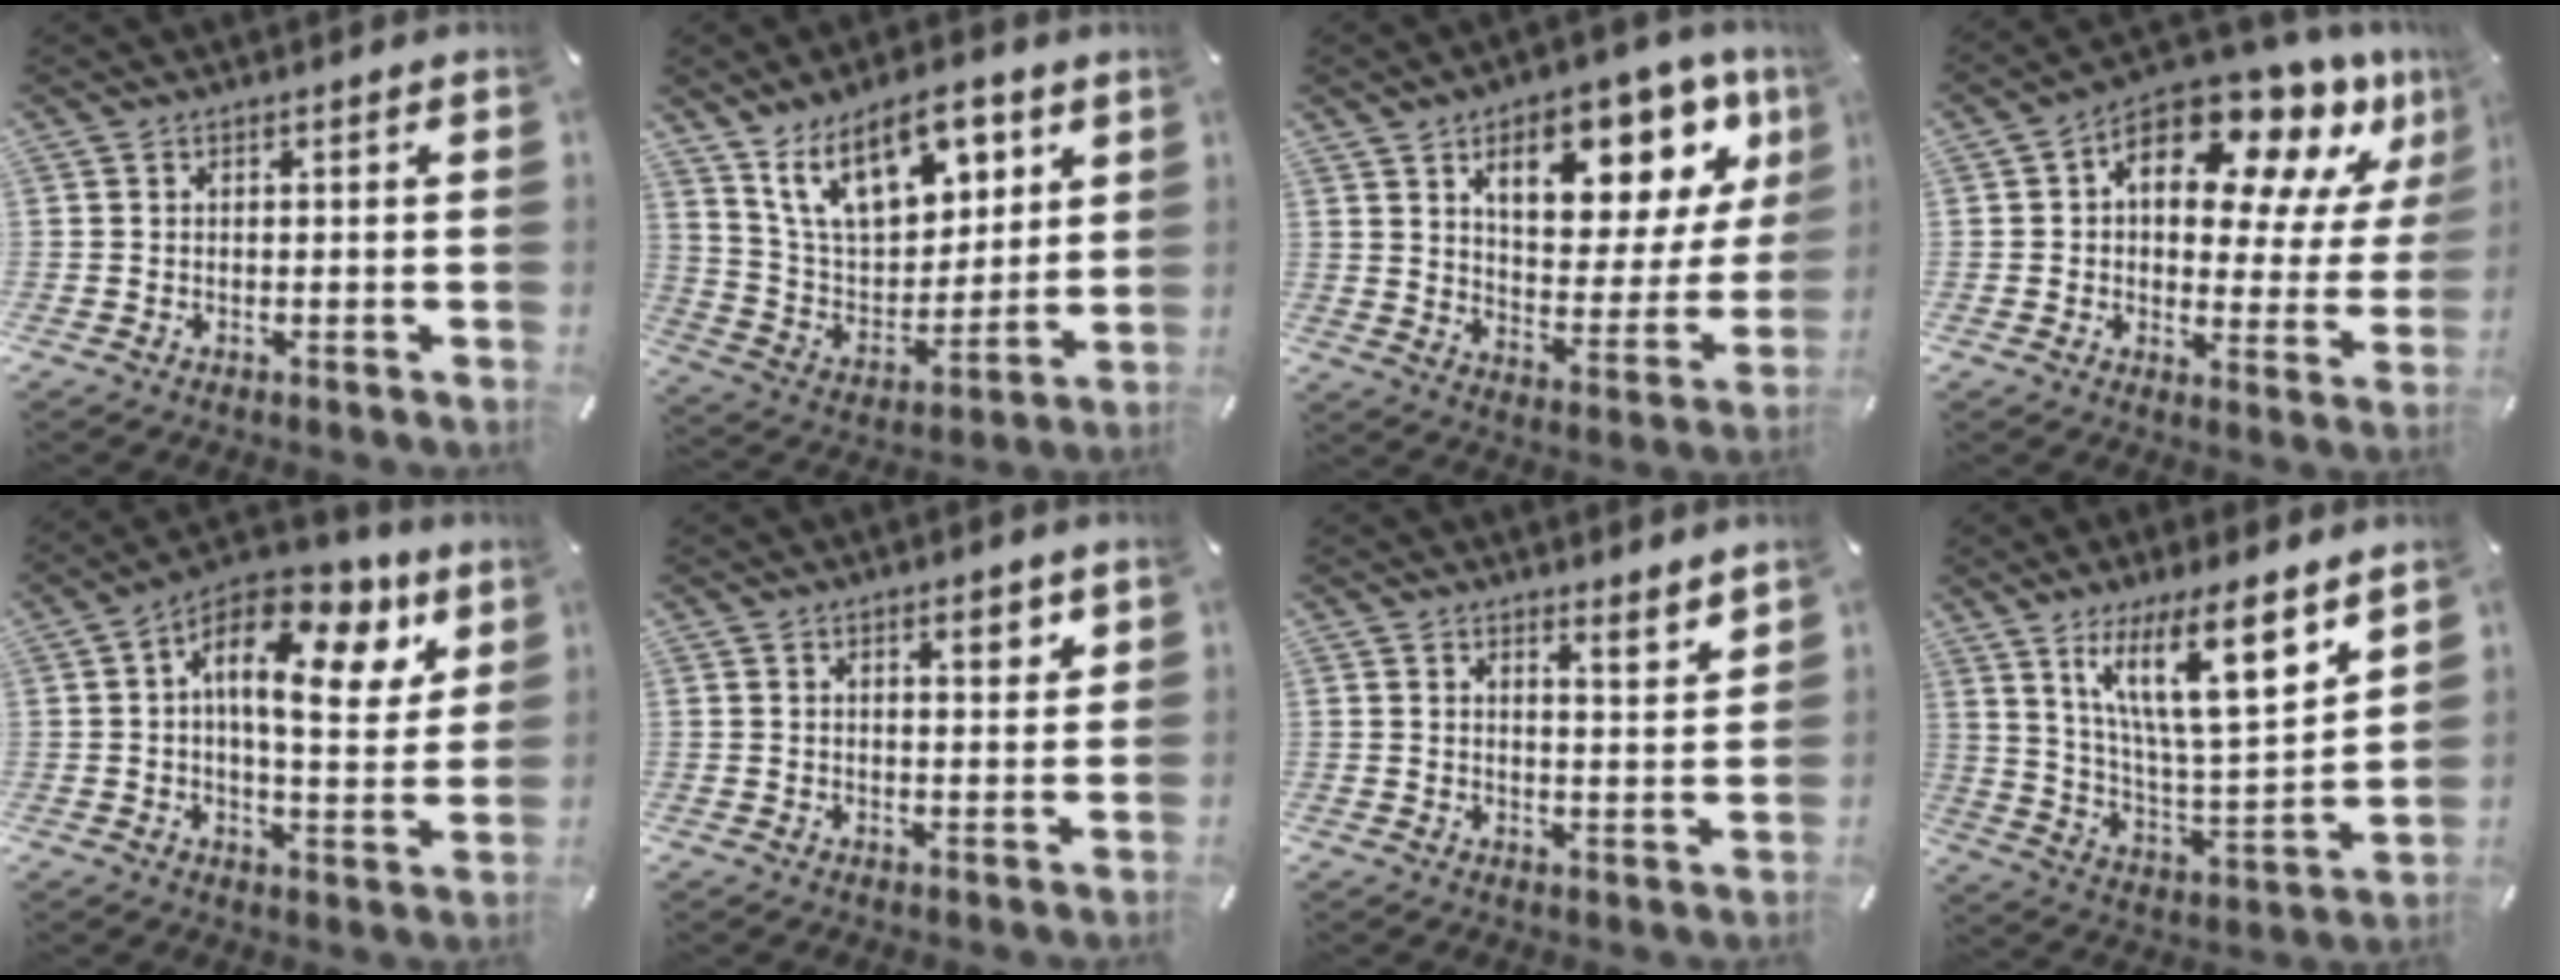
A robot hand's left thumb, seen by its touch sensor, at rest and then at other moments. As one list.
[{"total": 17.3, "force": [10.2, 9.7, 10.2], "torque": [-0.187, -0.043, 0.183]}, {"total": 17.6, "force": [10.2, 8.8, 11.3], "torque": [-0.151, -0.062, 0.165]}, {"total": 17.1, "force": [10.3, 8.5, 10.6], "torque": [-0.152, -0.076, 0.174]}, {"total": 17.8, "force": [7.3, 8.3, 13.9], "torque": [-0.215, -0.037, 0.118]}, {"total": 4.2, "force": [2.6, 1.4, 3.0], "torque": [-0.040, -0.009, 0.040]}, {"total": 4.1, "force": [4.0, 0.2, 0.9], "torque": [-0.006, -0.039, 0.067]}, {"total": 19.1, "force": [11.5, 5.4, 14.2], "torque": [-0.248, -0.063, 0.184]}]